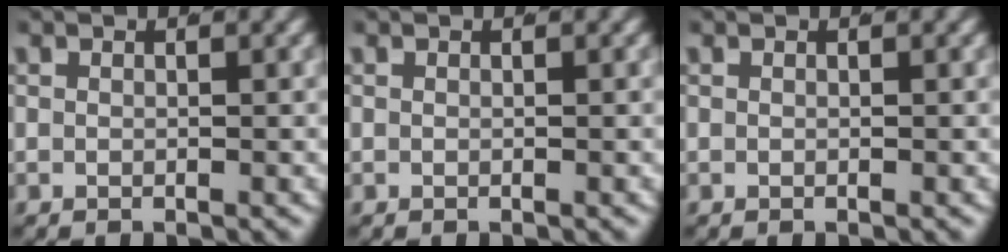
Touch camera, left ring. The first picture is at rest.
{"total": 0.0}
{"total": 0.0}